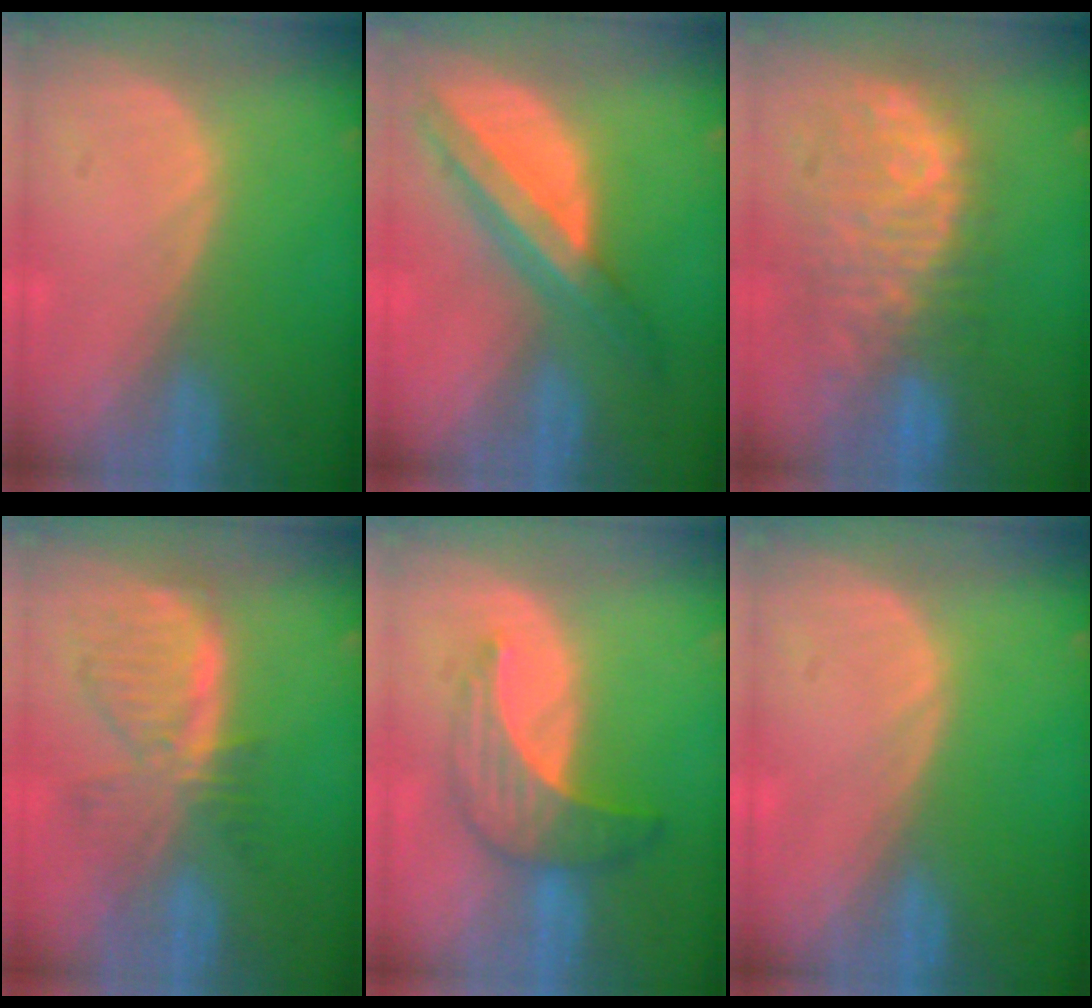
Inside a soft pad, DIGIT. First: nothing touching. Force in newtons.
{"total": 8.2, "press": 6.9, "slide": 4.4}
{"total": 11.2, "press": 9.6, "slide": 5.8}
{"total": 7.5, "press": 6.8, "slide": 3.1}
{"total": 7.1, "press": 6.5, "slide": 2.8}
{"total": 0.0}